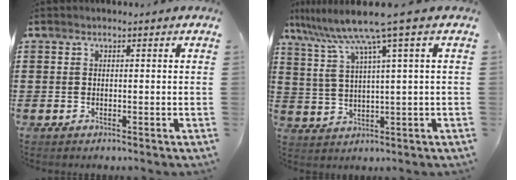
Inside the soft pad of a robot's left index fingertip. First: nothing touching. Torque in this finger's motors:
{"motor_torque": [1.15, -0.99, 0.92, 0.21]}